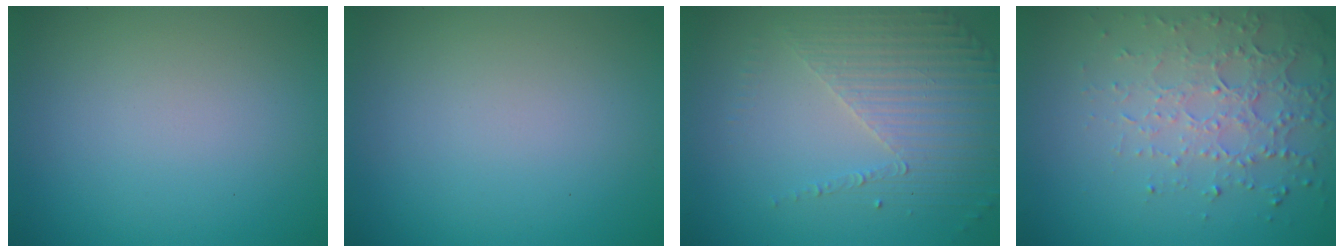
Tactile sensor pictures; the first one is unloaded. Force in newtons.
{"total": 0.0}
{"total": 4.3, "press": 3.0, "slide": 3.0}
{"total": 4.6, "press": 3.3, "slide": 3.2}